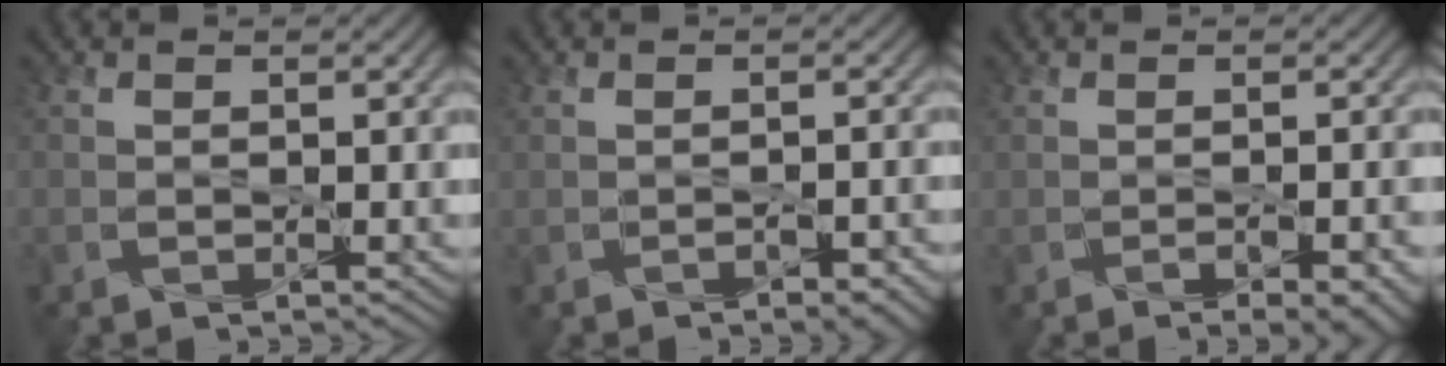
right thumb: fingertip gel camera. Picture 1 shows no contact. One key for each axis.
{"total": 2.5, "fx": -1.3, "fy": 0.9, "fz": 1.9, "tx": -0.031, "ty": -0.002, "tz": -0.016}
{"total": 4.7, "fx": -2.5, "fy": 1.5, "fz": 3.7, "tx": -0.049, "ty": -0.002, "tz": -0.021}